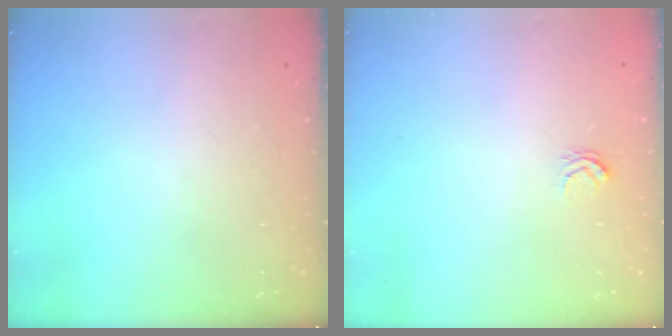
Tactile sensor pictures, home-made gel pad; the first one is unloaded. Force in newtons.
{"total": 2.6, "press": 2.6, "slide": 0.3}